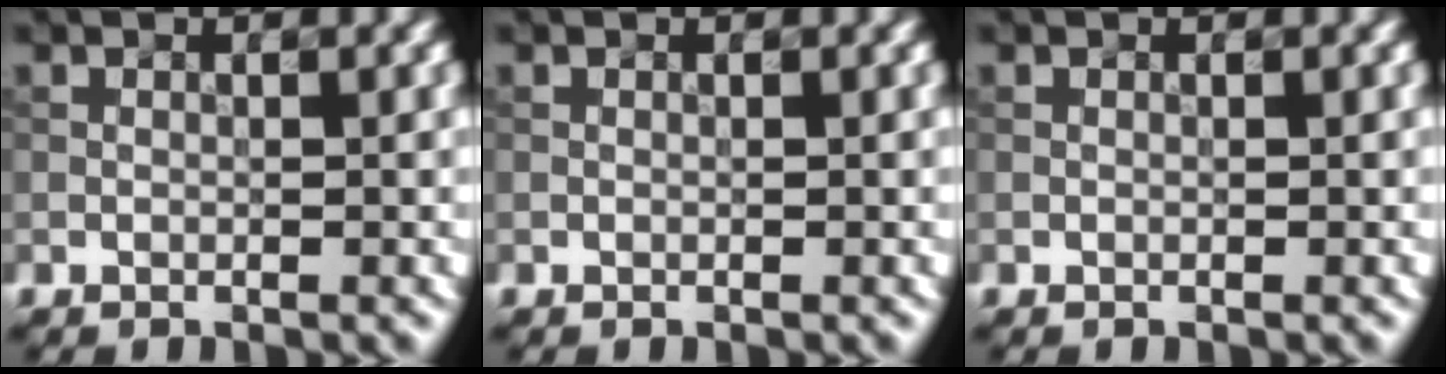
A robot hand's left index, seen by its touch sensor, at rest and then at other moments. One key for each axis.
{"total": 0.0}
{"total": 0.0}